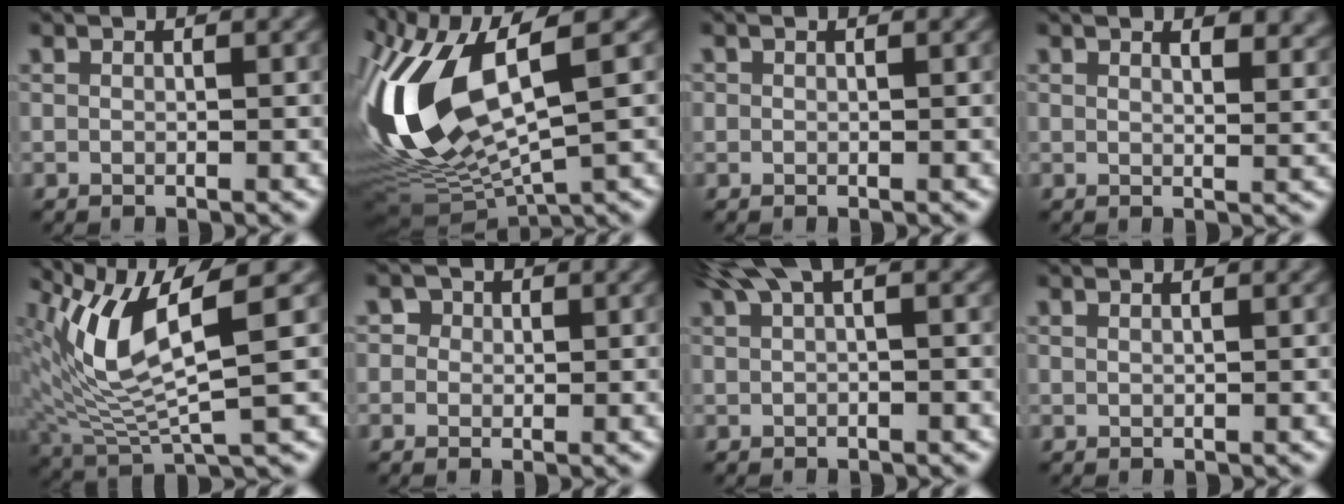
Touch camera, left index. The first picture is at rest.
{"total": 14.3, "force": [1.3, 5.6, 13.1], "torque": [-0.298, -0.009, 0.046]}
{"total": 0.0}
{"total": 5.5, "force": [3.6, 2.5, 3.4], "torque": [-0.018, 0.022, 0.028]}
{"total": 8.8, "force": [2.7, 2.3, 8.1], "torque": [-0.175, -0.001, 0.057]}
{"total": 2.0, "force": [0.7, 1.8, 0.7], "torque": [-0.001, 0.005, -0.003]}
{"total": 3.3, "force": [1.8, 0.8, 2.6], "torque": [-0.050, 0.010, 0.034]}
{"total": 0.6, "force": [0.4, 0.3, 0.4], "torque": [-0.005, -0.004, 0.002]}